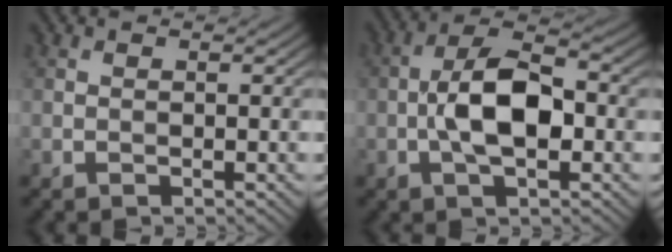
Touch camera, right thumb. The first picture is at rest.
{"total": 8.1, "force": [-1.2, 3.6, 7.2], "torque": [-0.137, 0.014, -0.031]}